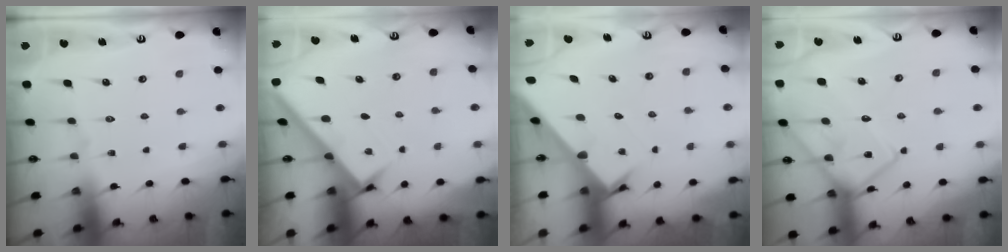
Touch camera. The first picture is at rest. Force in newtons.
{"total": 2.7, "press": 2.7, "slide": 0.4}
{"total": 2.8, "press": 2.8, "slide": 0.3}
{"total": 14.6, "press": 14.6, "slide": 1.0}